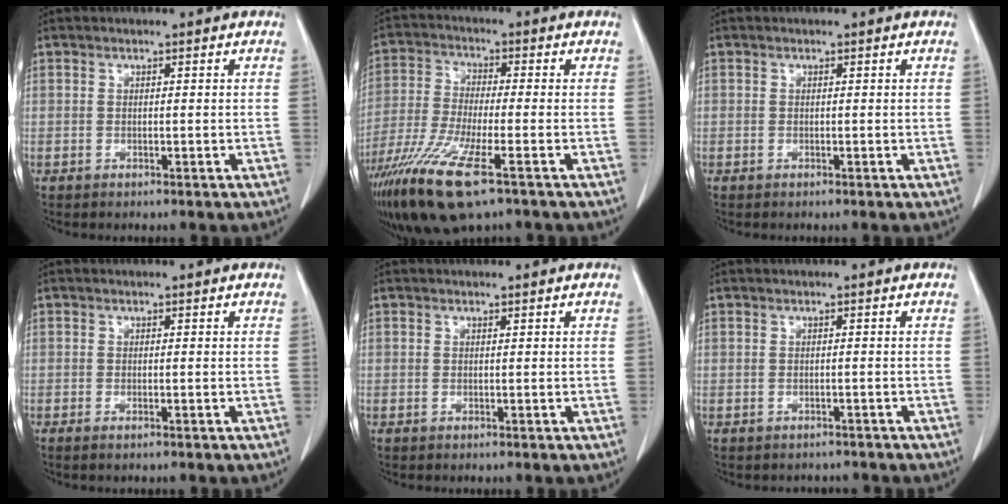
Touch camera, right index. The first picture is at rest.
{"total": 13.3, "force": [-7.7, 1.9, 10.7], "torque": [-0.220, -0.033, -0.145]}
{"total": 0.0}
{"total": 0.8, "force": [-0.5, 0.1, 0.6], "torque": [-0.011, -0.001, -0.009]}
{"total": 0.0}
{"total": 2.3, "force": [-2.1, 1.1, 0.0], "torque": [-0.001, 0.002, -0.027]}